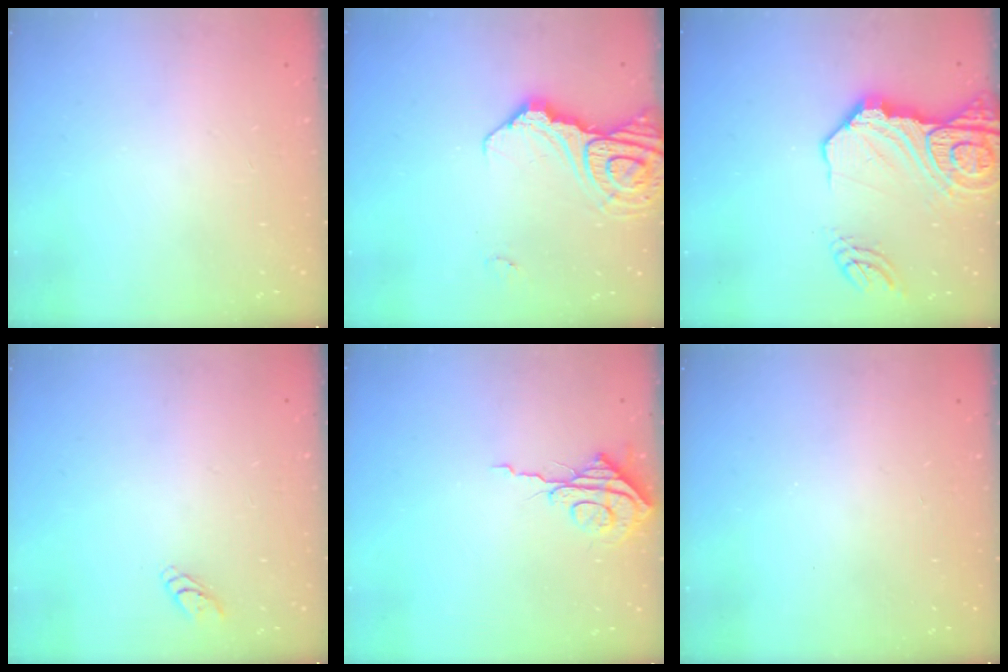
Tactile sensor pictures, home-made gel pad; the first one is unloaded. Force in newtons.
{"total": 14.4, "press": 14.3, "slide": 1.8}
{"total": 19.4, "press": 19.2, "slide": 2.3}
{"total": 2.8, "press": 2.8, "slide": 0.3}
{"total": 8.3, "press": 8.3, "slide": 0.6}
{"total": 0.0}